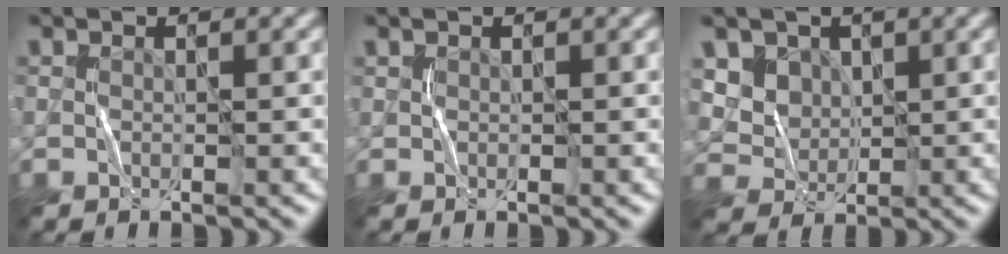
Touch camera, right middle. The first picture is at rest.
{"total": 0.0}
{"total": 5.4, "force": [2.6, 4.2, 2.1], "torque": [-0.058, -0.002, 0.056]}